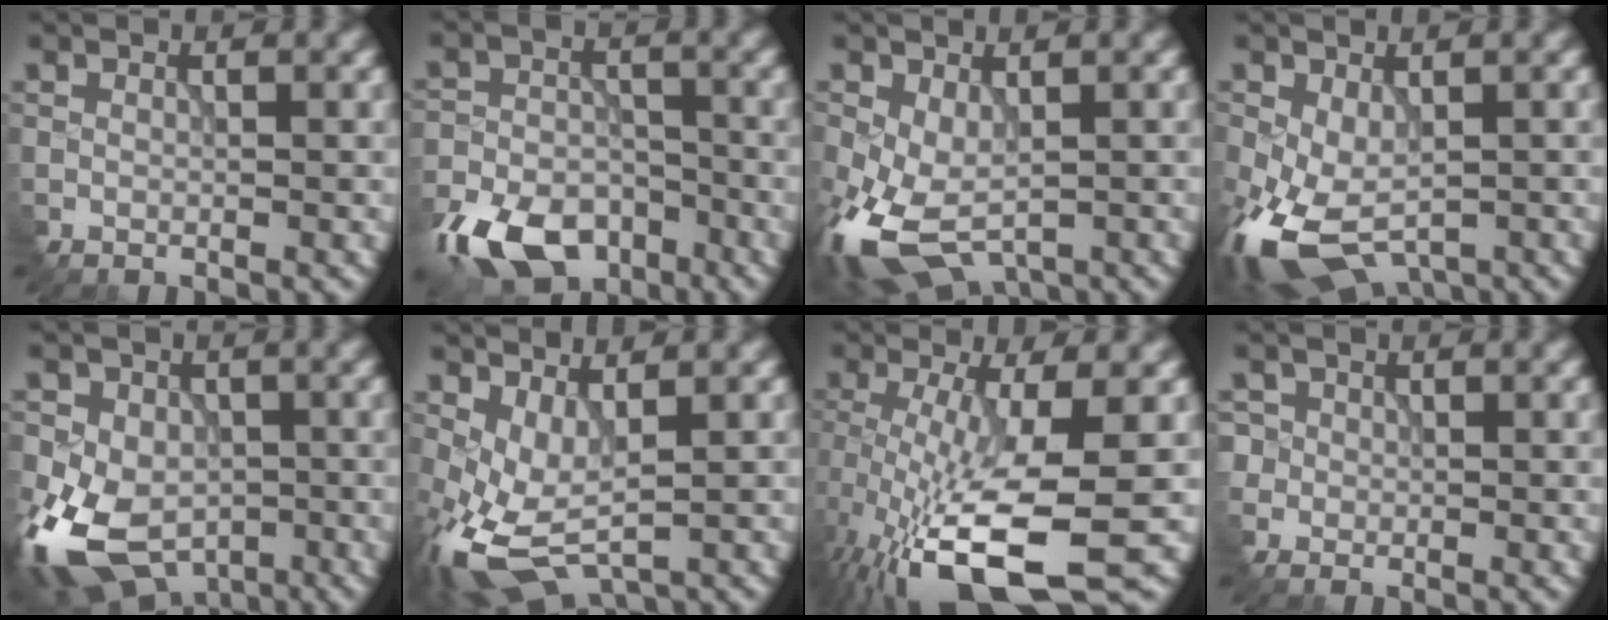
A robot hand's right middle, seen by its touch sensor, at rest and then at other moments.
{"total": 10.2, "force": [-7.1, 5.7, 4.6], "torque": [-0.090, -0.028, -0.123]}
{"total": 7.9, "force": [-3.1, 4.1, 5.9], "torque": [-0.150, -0.021, -0.050]}
{"total": 8.6, "force": [-3.5, 4.6, 6.3], "torque": [-0.155, -0.026, -0.052]}
{"total": 12.9, "force": [-5.5, 8.9, 7.6], "torque": [-0.165, -0.027, -0.092]}
{"total": 5.6, "force": [-1.1, 2.8, 4.8], "torque": [-0.121, -0.004, -0.022]}
{"total": 11.0, "force": [-3.4, 3.2, 10.0], "torque": [-0.200, -0.022, -0.054]}
{"total": 1.7, "force": [0.1, 1.7, 0.2], "torque": [-0.004, -0.001, 0.001]}